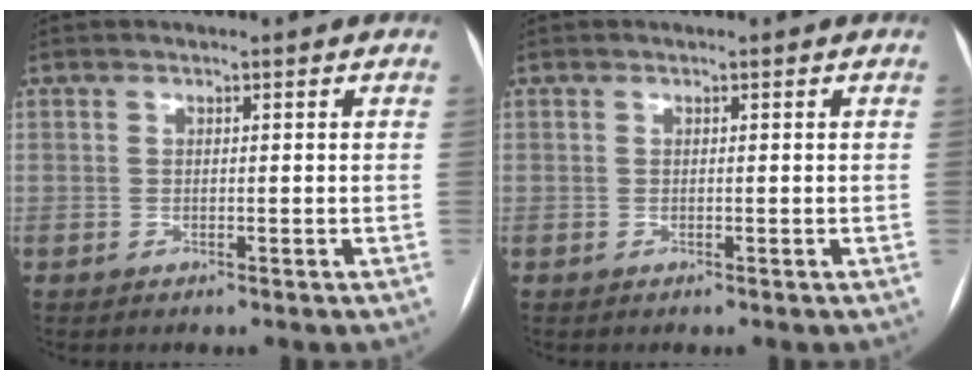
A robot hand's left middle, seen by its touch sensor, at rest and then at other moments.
{"total": 0.0}